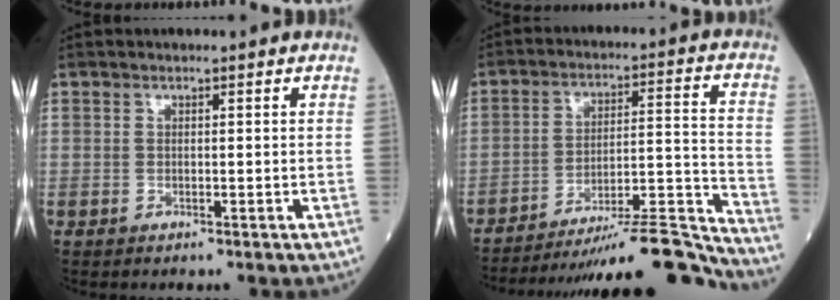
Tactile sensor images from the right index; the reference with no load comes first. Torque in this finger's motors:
{"motor_torque": [1.07, -1.07, 0.52, 0.16]}